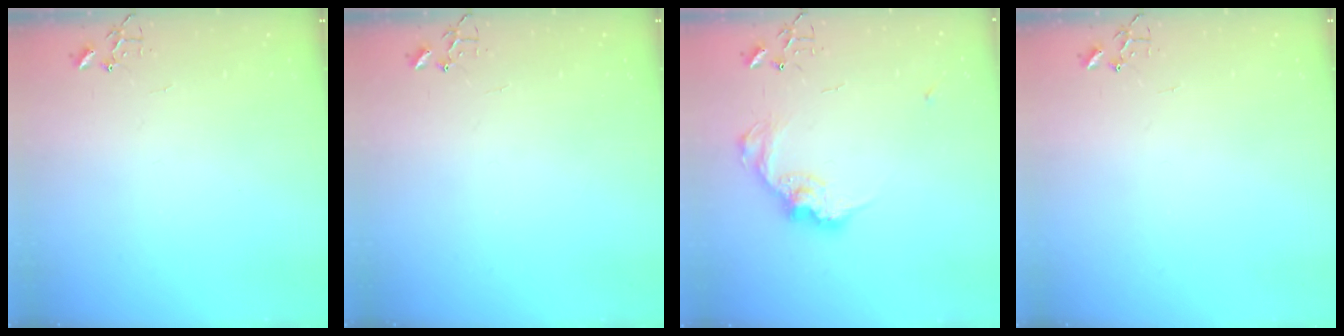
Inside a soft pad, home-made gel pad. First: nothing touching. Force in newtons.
{"total": 0.0}
{"total": 13.5, "press": 13.5, "slide": 0.8}
{"total": 0.0}